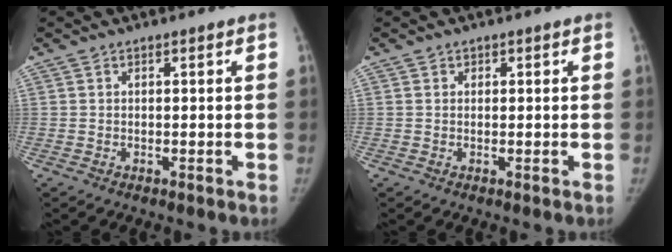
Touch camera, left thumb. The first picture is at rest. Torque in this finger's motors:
{"motor_torque": [-0.24, -0.09, -0.39, -0.06, -0.06]}